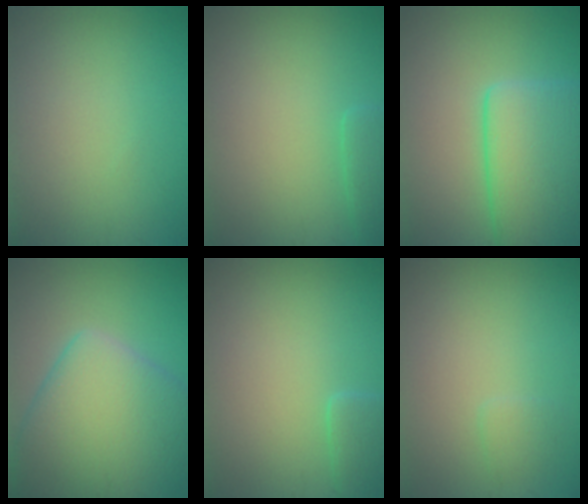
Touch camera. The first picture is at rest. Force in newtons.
{"total": 1.6, "press": 1.6, "slide": 0.1}
{"total": 8.6, "press": 8.6, "slide": 0.4}
{"total": 10.8, "press": 10.8, "slide": 0.6}
{"total": 2.3, "press": 2.3, "slide": 0.2}
{"total": 0.9, "press": 0.9, "slide": 0.1}